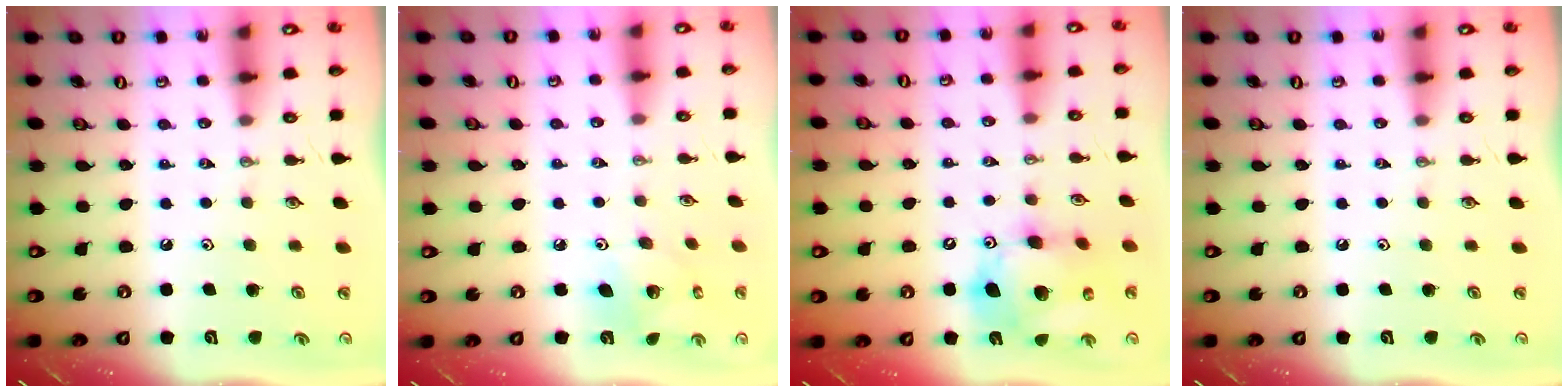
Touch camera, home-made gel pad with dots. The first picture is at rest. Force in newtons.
{"total": 6.8, "press": 6.8, "slide": 0.2}
{"total": 15.9, "press": 15.7, "slide": 2.5}
{"total": 0.0}